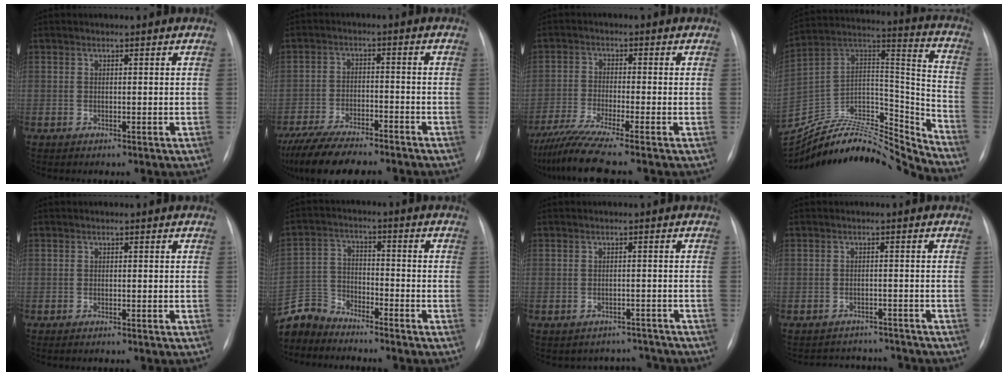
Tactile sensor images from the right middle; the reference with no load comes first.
{"total": 12.7, "force": [-10.7, 1.6, 6.7], "torque": [-0.121, -0.024, -0.177]}
{"total": 8.7, "force": [-7.0, -1.4, 5.0], "torque": [-0.090, -0.031, -0.122]}
{"total": 24.9, "force": [-24.2, 2.9, 5.2], "torque": [-0.119, 0.048, -0.390]}
{"total": 1.1, "force": [-0.9, 0.0, 0.6], "torque": [-0.008, -0.002, -0.010]}
{"total": 7.4, "force": [-7.3, 1.5, -0.4], "torque": [0.004, 0.008, -0.147]}
{"total": 4.7, "force": [-4.2, 1.6, -1.3], "torque": [0.020, 0.024, -0.052]}
{"total": 7.0, "force": [-6.8, 1.8, 0.0], "torque": [0.002, 0.014, -0.084]}